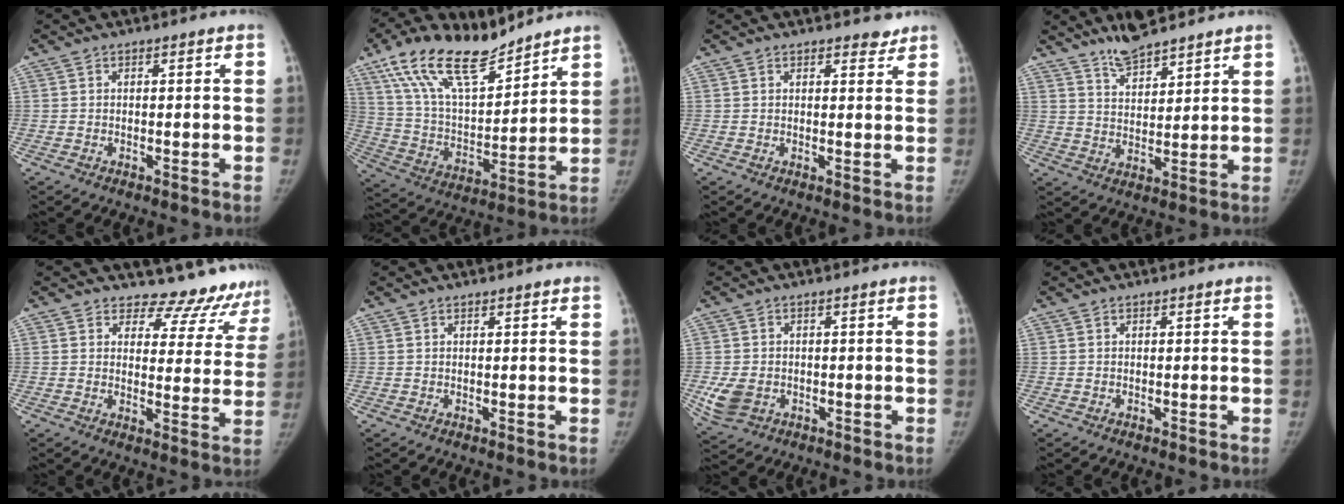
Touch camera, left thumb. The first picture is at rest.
{"total": 19.5, "force": [14.2, 7.3, 11.0], "torque": [-0.173, -0.054, 0.266]}
{"total": 3.1, "force": [2.7, 1.2, 0.9], "torque": [0.010, -0.013, 0.030]}
{"total": 7.8, "force": [6.7, 1.9, 3.5], "torque": [-0.051, -0.038, 0.128]}
{"total": 11.9, "force": [11.2, 4.1, 0.4], "torque": [0.046, -0.096, 0.117]}
{"total": 0.6, "force": [0.6, 0.1, 0.3], "torque": [-0.007, -0.003, 0.010]}
{"total": 5.4, "force": [-1.1, 4.1, 3.3], "torque": [-0.071, -0.004, -0.010]}
{"total": 0.0}